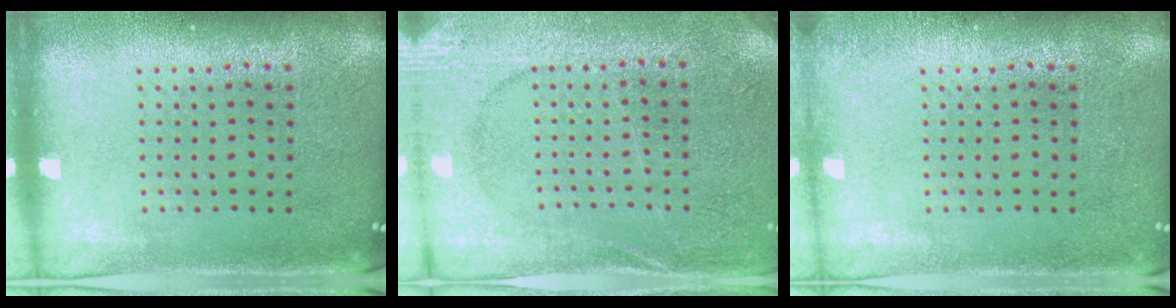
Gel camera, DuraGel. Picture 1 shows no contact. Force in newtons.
{"total": 2.7, "press": 2.7, "slide": 0.3}
{"total": 0.9, "press": 0.9, "slide": 0.2}